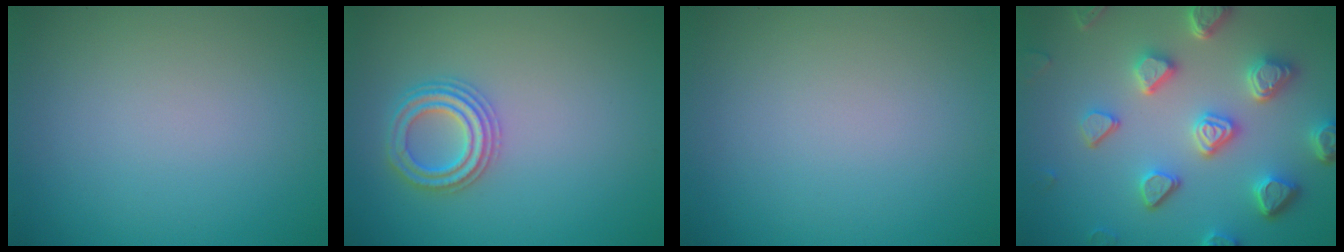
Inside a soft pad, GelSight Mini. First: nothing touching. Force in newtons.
{"total": 2.9, "press": 2.9, "slide": 0.5}
{"total": 0.0}
{"total": 6.5, "press": 5.3, "slide": 3.8}